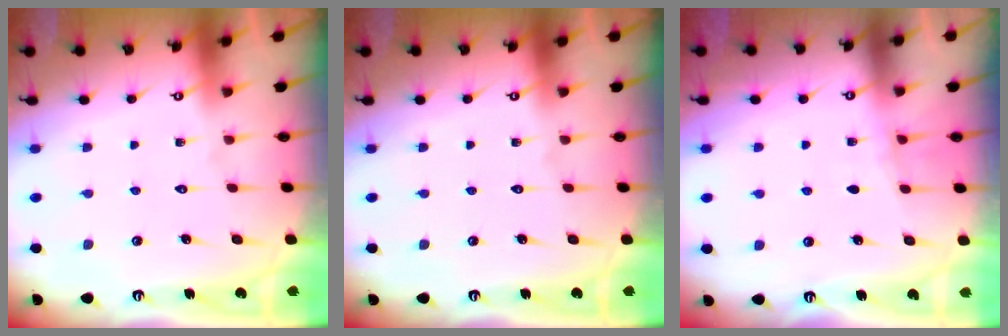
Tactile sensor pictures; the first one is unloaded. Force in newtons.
{"total": 0.0}
{"total": 3.0, "press": 2.9, "slide": 0.4}